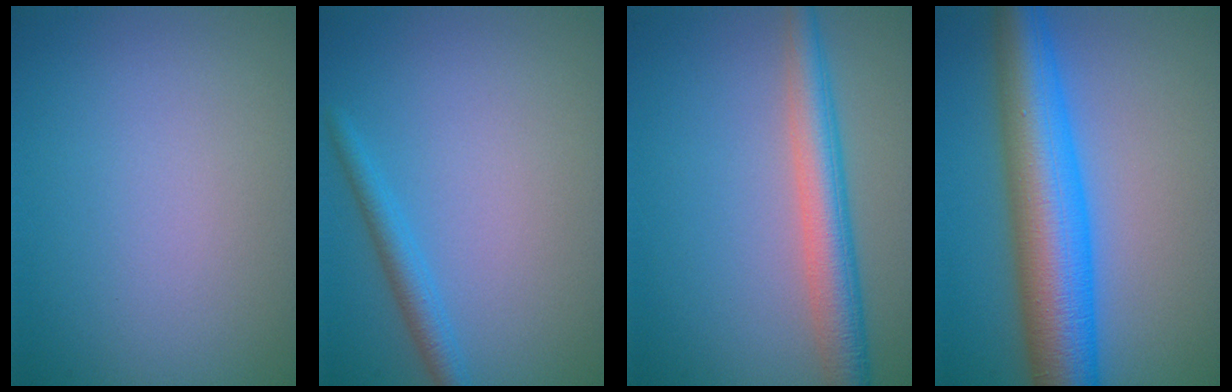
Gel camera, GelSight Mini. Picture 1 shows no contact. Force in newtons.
{"total": 2.1, "press": 2.0, "slide": 0.2}
{"total": 4.8, "press": 4.8, "slide": 0.1}
{"total": 10.1, "press": 10.1, "slide": 0.1}